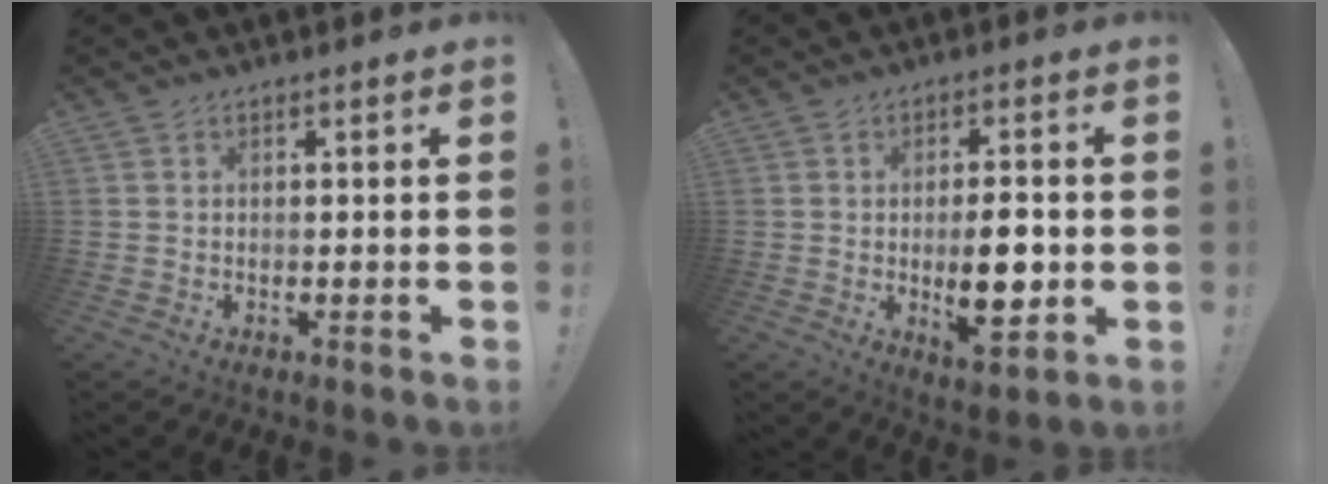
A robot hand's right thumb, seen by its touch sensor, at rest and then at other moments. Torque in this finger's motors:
{"motor_torque": [1.46, 0.42, 0.20, -0.26, 0.07]}